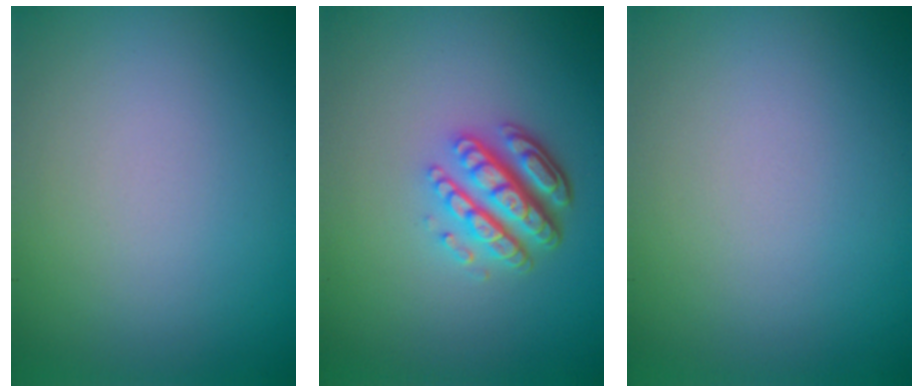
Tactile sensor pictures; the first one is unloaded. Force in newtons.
{"total": 4.9, "press": 3.5, "slide": 3.4}
{"total": 0.0}